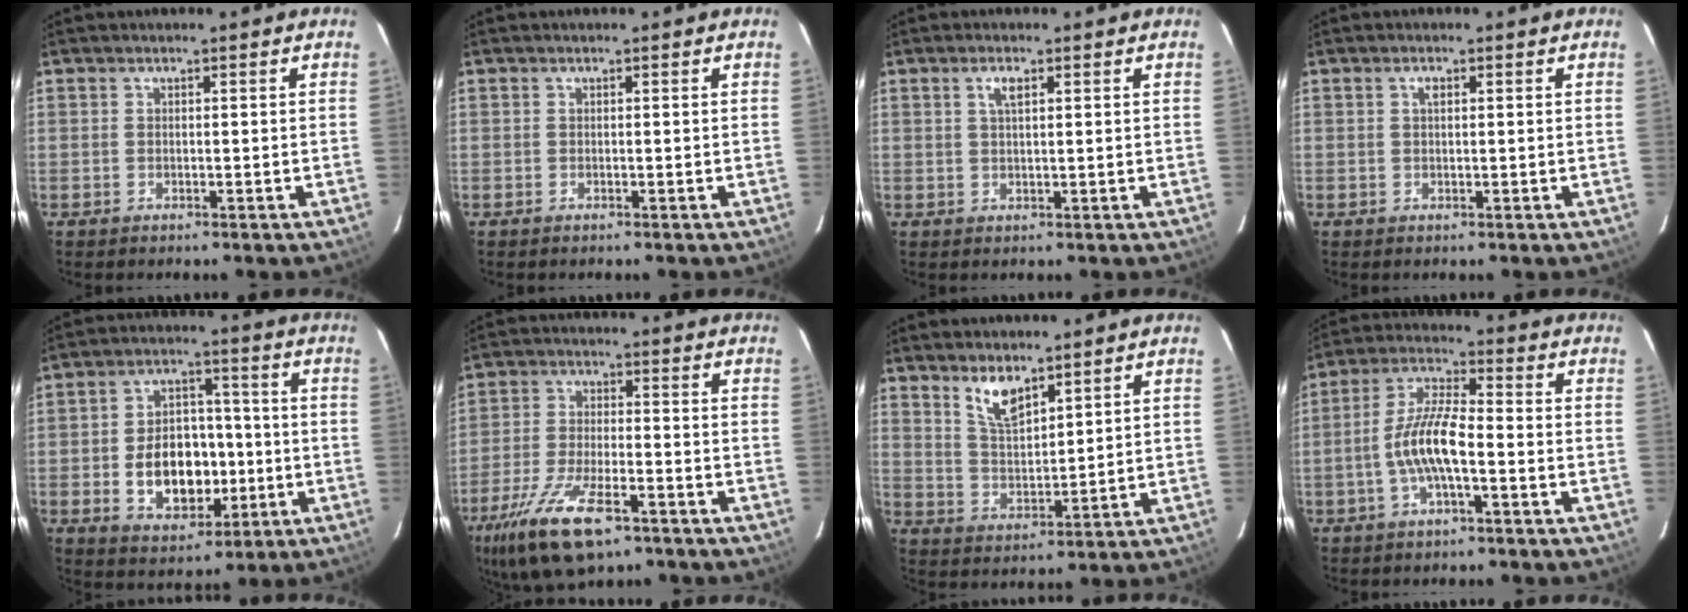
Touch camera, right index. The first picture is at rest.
{"total": 0.0}
{"total": 2.2, "force": [1.0, 0.7, 1.8], "torque": [-0.034, 0.005, 0.017]}
{"total": 1.0, "force": [0.4, 0.5, 0.8], "torque": [-0.014, 0.005, 0.005]}
{"total": 12.9, "force": [-2.6, 8.9, 9.0], "torque": [-0.177, 0.015, -0.022]}
{"total": 16.0, "force": [-9.9, 5.9, 11.1], "torque": [-0.241, -0.039, -0.182]}
{"total": 6.8, "force": [4.8, 2.4, 4.1], "torque": [-0.073, 0.000, 0.100]}
{"total": 9.4, "force": [-2.8, 2.4, 8.6], "torque": [-0.183, 0.008, -0.055]}